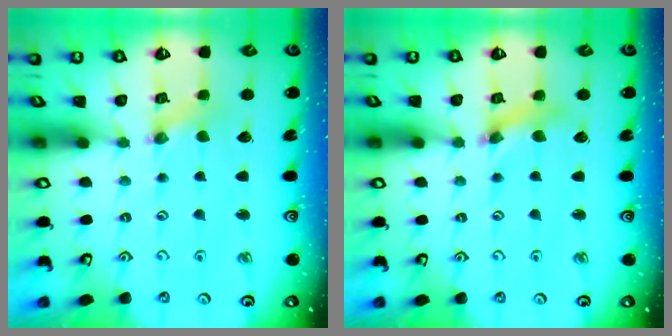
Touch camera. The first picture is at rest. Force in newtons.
{"total": 5.9, "press": 5.9, "slide": 0.7}